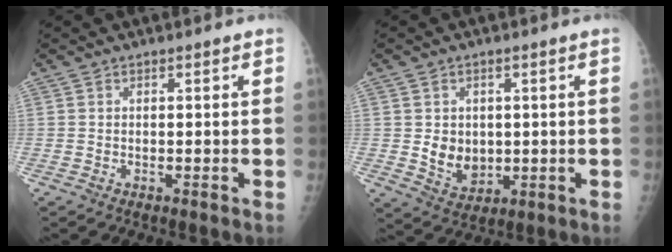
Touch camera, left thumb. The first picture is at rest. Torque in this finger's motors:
{"motor_torque": [0.19, 0.30, 0.11, -0.01, 0.03]}